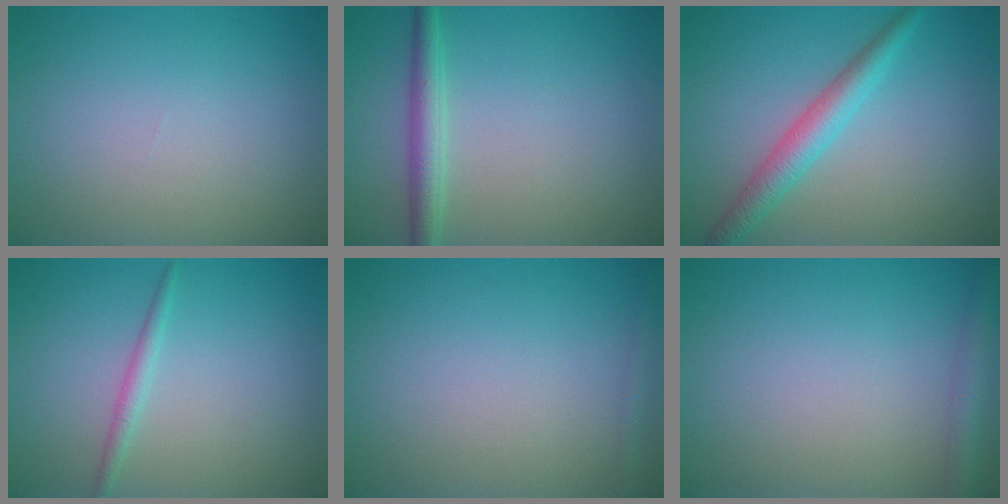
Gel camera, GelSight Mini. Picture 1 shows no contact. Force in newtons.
{"total": 2.7, "press": 2.7, "slide": 0.1}
{"total": 3.4, "press": 3.4, "slide": 0.1}
{"total": 1.3, "press": 1.3, "slide": 0.1}
{"total": 0.8, "press": 0.8, "slide": 0.0}
{"total": 2.5, "press": 2.5, "slide": 0.1}